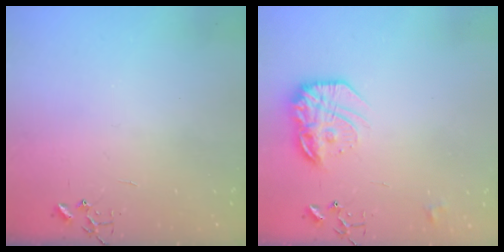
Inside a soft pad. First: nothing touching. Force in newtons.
{"total": 17.3, "press": 17.2, "slide": 1.2}